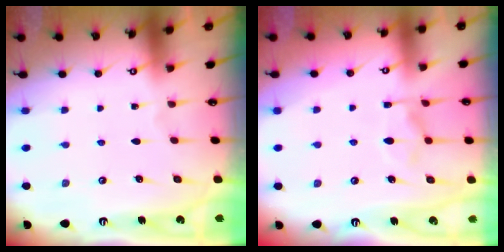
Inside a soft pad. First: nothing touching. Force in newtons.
{"total": 7.5, "press": 7.4, "slide": 1.1}